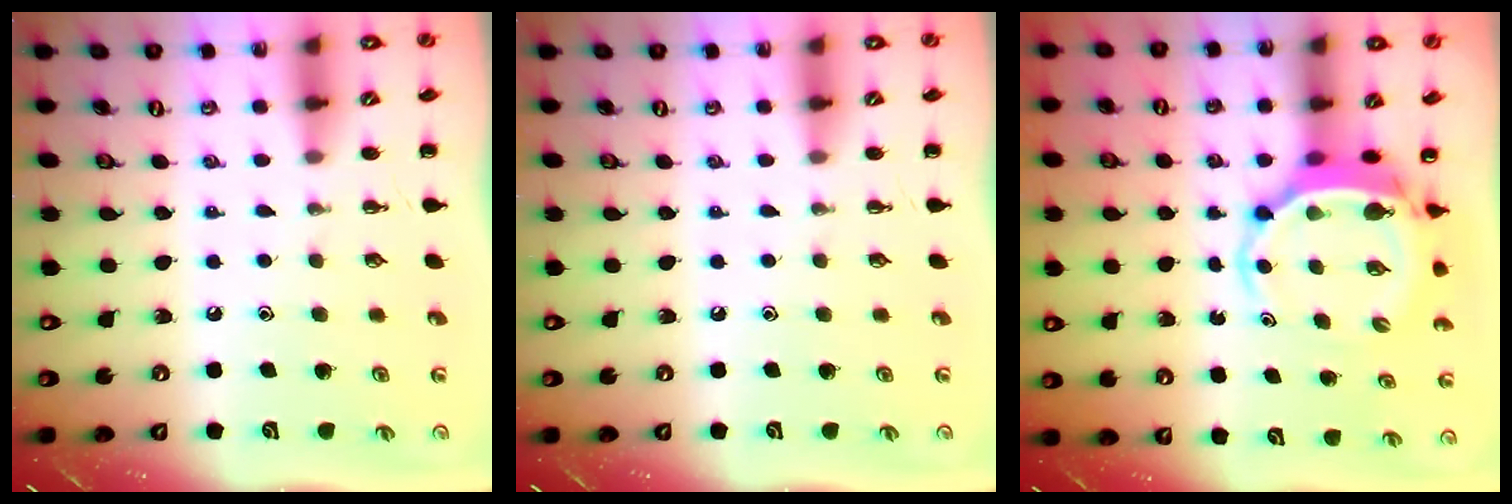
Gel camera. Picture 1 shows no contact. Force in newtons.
{"total": 0.0}
{"total": 5.1, "press": 4.9, "slide": 1.2}